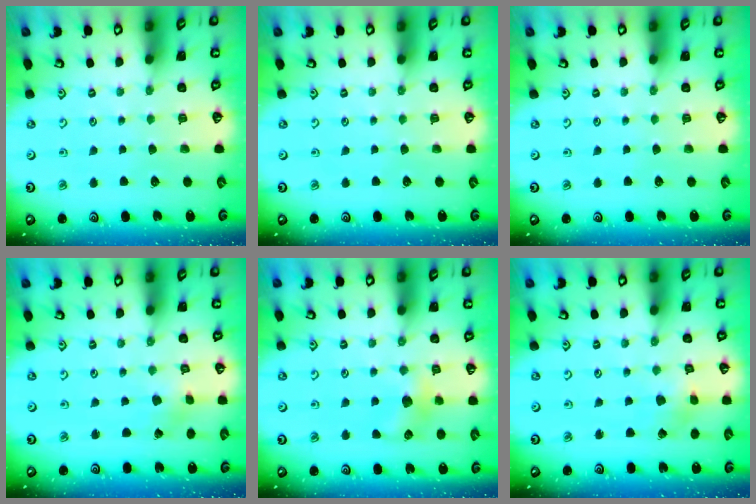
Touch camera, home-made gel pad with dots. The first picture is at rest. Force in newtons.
{"total": 0.0}
{"total": 0.0}
{"total": 0.6, "press": 0.5, "slide": 0.2}
{"total": 7.9, "press": 7.9, "slide": 0.8}
{"total": 2.8, "press": 2.7, "slide": 0.4}